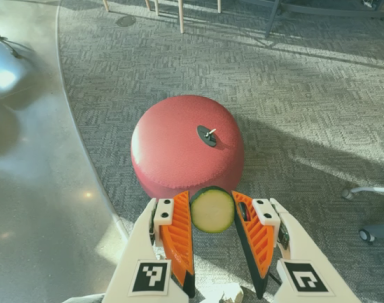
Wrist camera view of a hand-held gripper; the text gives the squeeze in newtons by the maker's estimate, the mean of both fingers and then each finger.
{"total": 5.1, "left": 4.8, "right": 5.4}